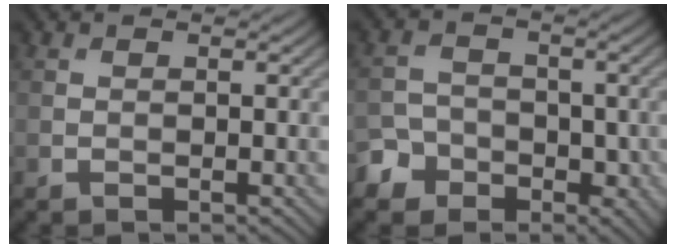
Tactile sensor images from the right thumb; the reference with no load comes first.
{"total": 6.0, "force": [-3.7, 4.5, 1.3], "torque": [-0.008, -0.007, -0.071]}